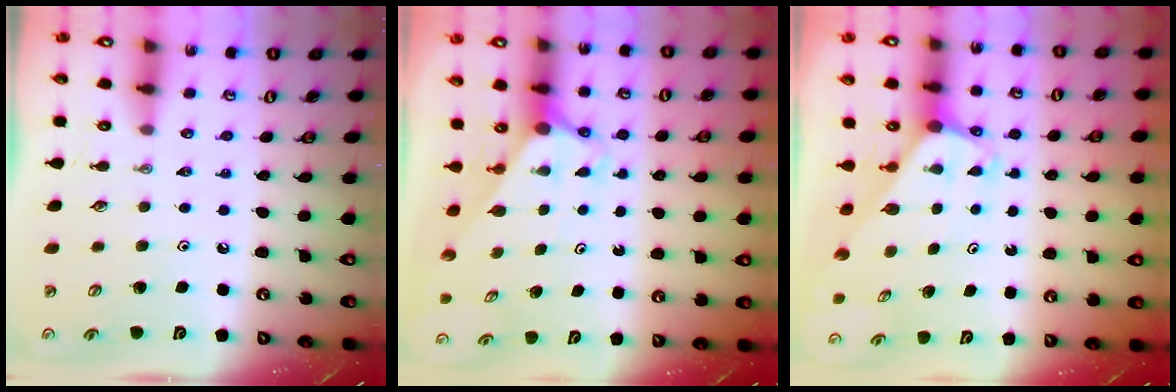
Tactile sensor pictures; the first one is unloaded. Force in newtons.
{"total": 2.9, "press": 2.9, "slide": 0.0}
{"total": 2.0, "press": 2.0, "slide": 0.1}